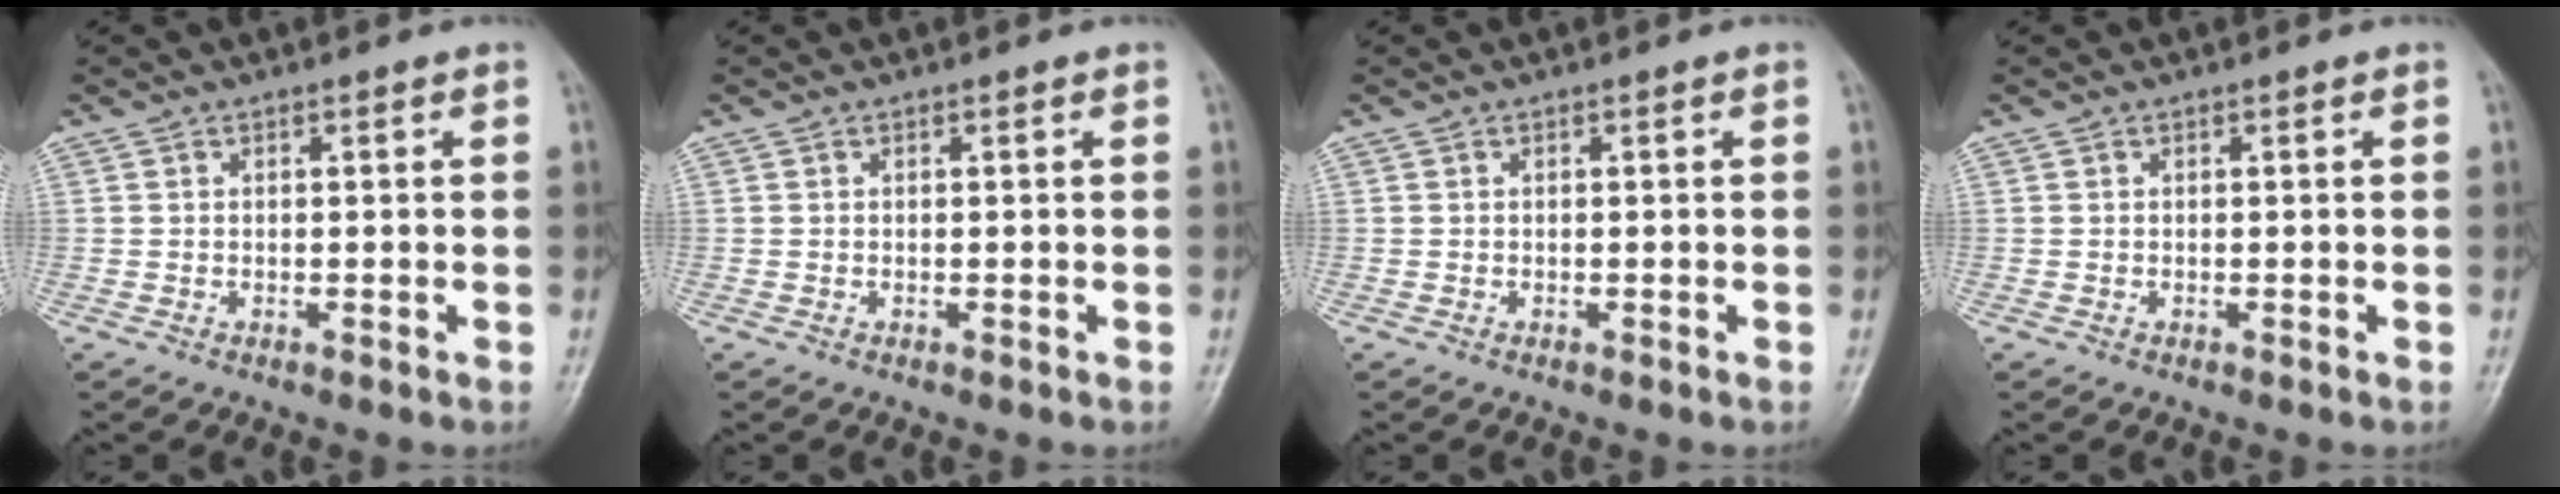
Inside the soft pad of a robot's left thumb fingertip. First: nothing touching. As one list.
[{"total": 0.0}, {"total": 0.0}, {"total": 0.0}]